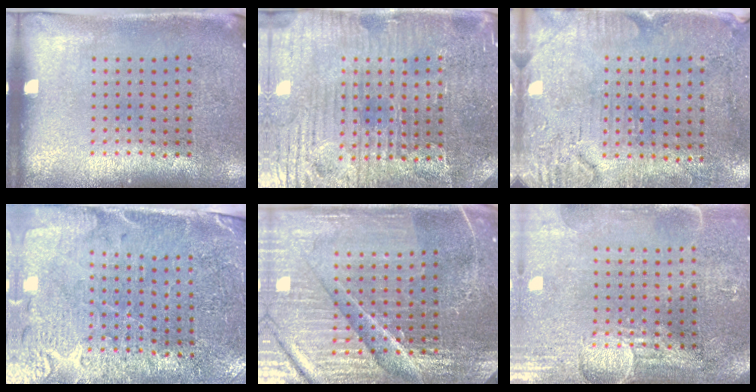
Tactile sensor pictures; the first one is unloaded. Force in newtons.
{"total": 4.6, "press": 4.4, "slide": 1.2}
{"total": 3.1, "press": 2.6, "slide": 1.7}
{"total": 3.2, "press": 3.0, "slide": 0.9}
{"total": 5.9, "press": 5.3, "slide": 2.4}
{"total": 4.0, "press": 3.5, "slide": 1.9}